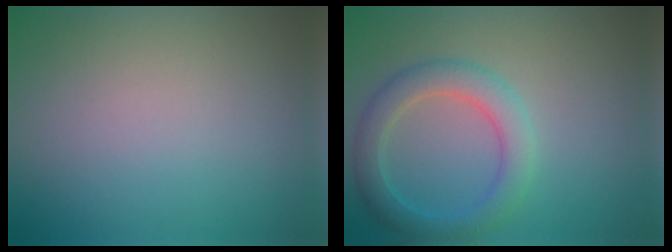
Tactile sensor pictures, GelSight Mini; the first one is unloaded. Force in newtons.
{"total": 3.9, "press": 3.9, "slide": 0.1}